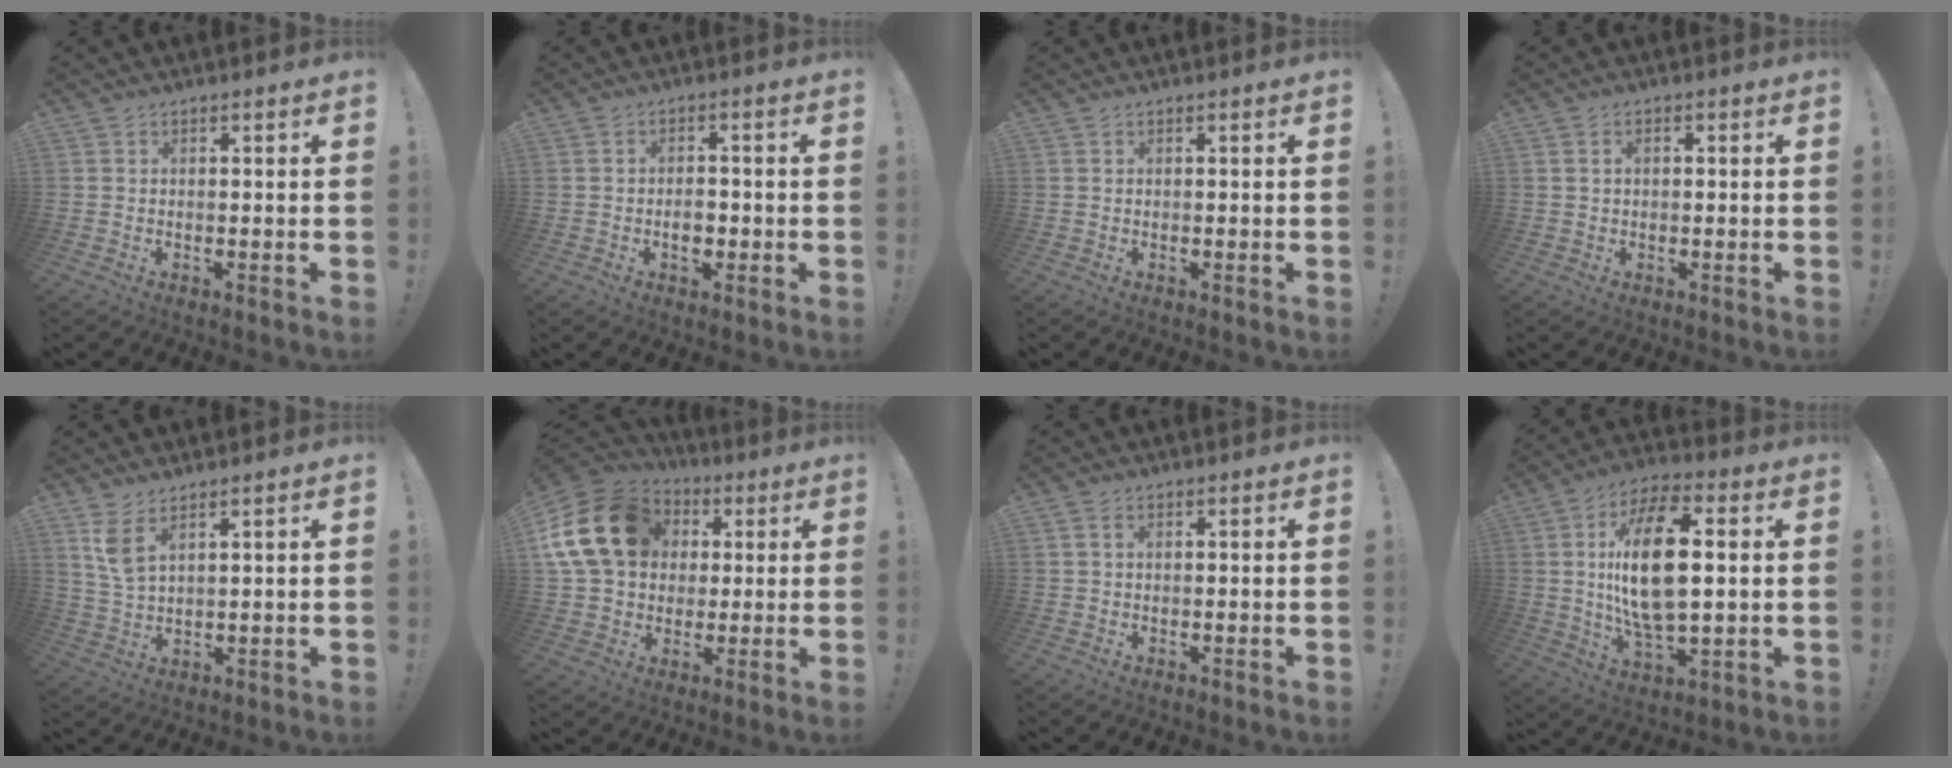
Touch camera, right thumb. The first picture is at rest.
{"total": 4.2, "force": [-1.4, 2.8, 2.8], "torque": [-0.032, 0.002, -0.026]}
{"total": 0.0}
{"total": 1.5, "force": [0.1, 0.9, 1.1], "torque": [-0.014, 0.002, -0.001]}
{"total": 5.8, "force": [3.7, 1.8, 4.1], "torque": [-0.078, -0.020, 0.068]}
{"total": 21.6, "force": [5.2, 16.8, 12.5], "torque": [-0.226, -0.004, 0.114]}
{"total": 1.6, "force": [0.6, 1.0, 1.1], "torque": [-0.019, 0.003, 0.010]}
{"total": 20.7, "force": [2.7, 9.8, 18.0], "torque": [-0.332, -0.001, 0.038]}